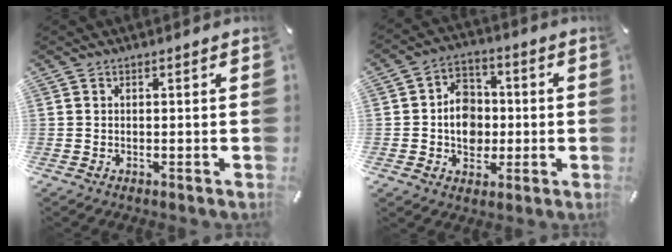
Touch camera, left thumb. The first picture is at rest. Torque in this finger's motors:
{"motor_torque": [0.43, 0.39, 0.89, -0.07, 0.24]}